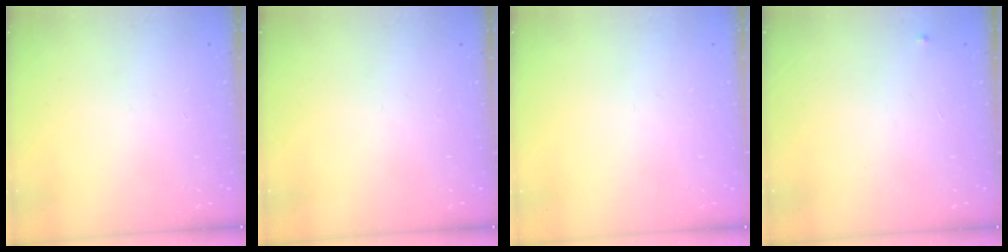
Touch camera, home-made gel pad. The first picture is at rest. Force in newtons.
{"total": 0.0}
{"total": 0.0}
{"total": 3.2, "press": 3.2, "slide": 0.2}